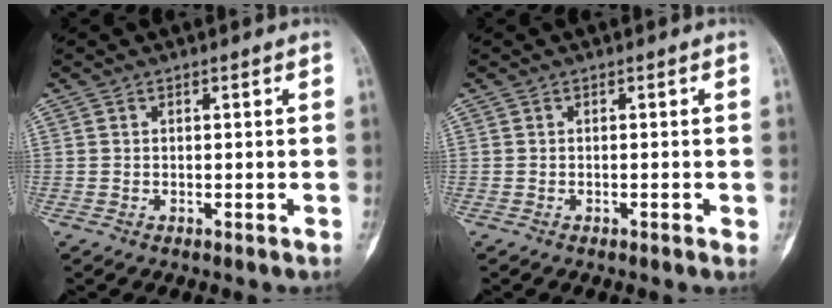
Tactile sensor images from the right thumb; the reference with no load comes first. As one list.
[{"total": 0.9, "force": [-0.3, 0.4, 0.7], "torque": [-0.006, -0.001, -0.006]}]